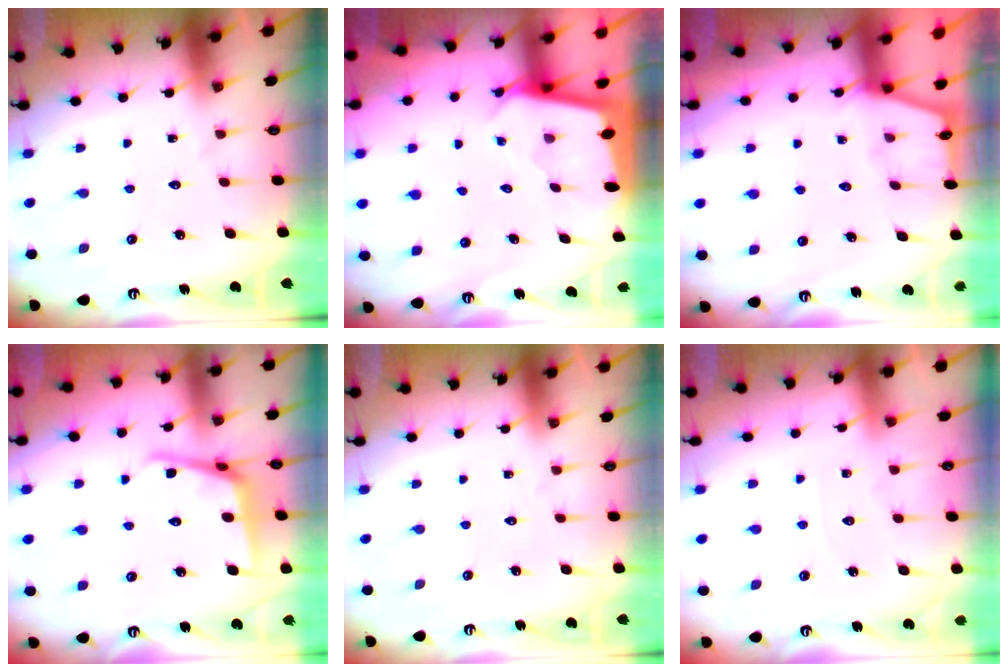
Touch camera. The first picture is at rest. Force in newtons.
{"total": 2.4, "press": 2.4, "slide": 0.2}
{"total": 2.1, "press": 2.1, "slide": 0.3}
{"total": 7.8, "press": 7.7, "slide": 1.0}
{"total": 0.0}
{"total": 2.9, "press": 2.8, "slide": 0.4}